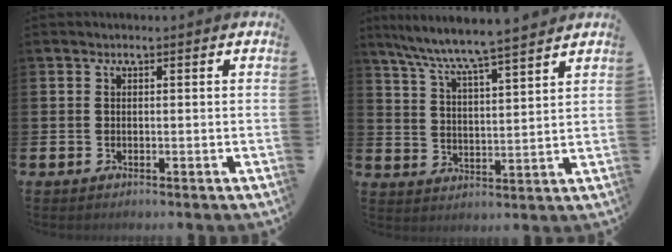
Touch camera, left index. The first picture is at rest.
{"total": 7.3, "force": [7.0, -0.3, 2.2], "torque": [-0.073, -0.045, 0.122]}